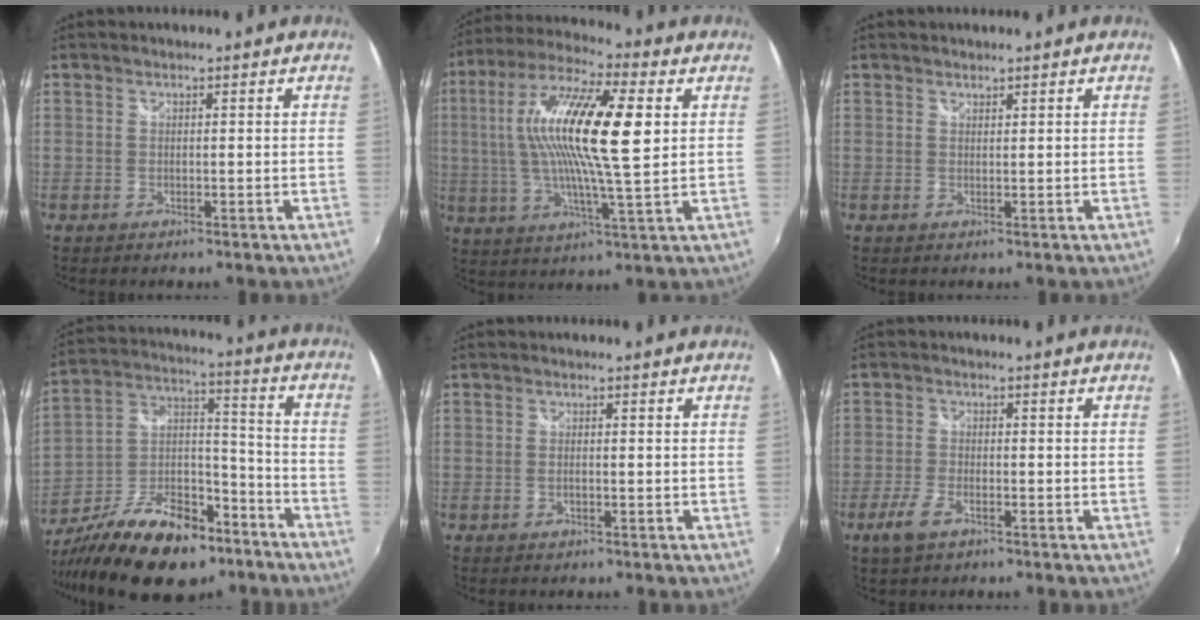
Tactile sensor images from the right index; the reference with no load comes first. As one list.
[{"total": 18.4, "force": [3.4, 3.1, 17.8], "torque": [-0.324, 0.012, 0.049]}, {"total": 0.6, "force": [0.6, 0.2, 0.0], "torque": [0.001, 0.001, 0.012]}, {"total": 22.2, "force": [-14.3, 10.5, 13.4], "torque": [-0.262, 0.000, -0.230]}, {"total": 0.9, "force": [-0.2, 0.4, 0.8], "torque": [-0.017, 0.000, -0.006]}, {"total": 4.6, "force": [-2.7, 2.0, 3.2], "torque": [-0.082, -0.006, -0.053]}]